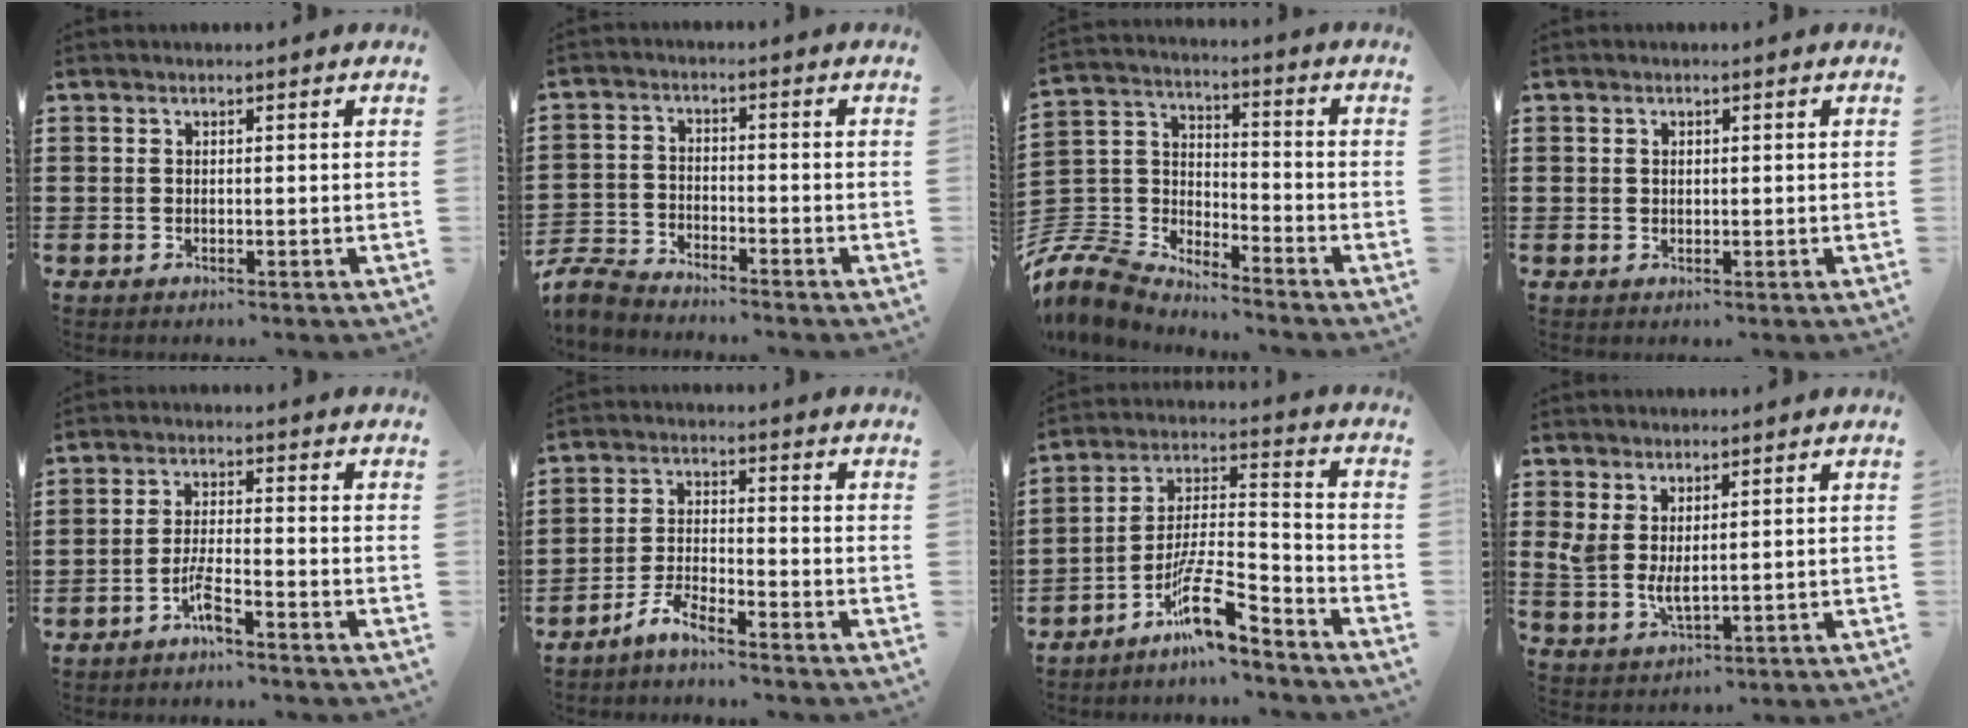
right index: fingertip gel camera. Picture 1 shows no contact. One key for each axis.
{"total": 4.2, "fx": -4.1, "fy": 0.7, "fz": 0.6, "tx": -0.042, "ty": -0.007, "tz": -0.094}
{"total": 7.3, "fx": -7.0, "fy": 2.0, "fz": 1.0, "tx": -0.068, "ty": -0.011, "tz": -0.154}
{"total": 0.8, "fx": 0.3, "fy": 0.6, "fz": 0.2, "tx": -0.006, "ty": 0.003, "tz": 0.007}
{"total": 4.3, "fx": -3.0, "fy": 0.4, "fz": 3.0, "tx": -0.074, "ty": -0.005, "tz": -0.060}
{"total": 4.4, "fx": -4.1, "fy": 0.2, "fz": 1.6, "tx": -0.045, "ty": 0.000, "tz": -0.085}
{"total": 10.7, "fx": -8.0, "fy": 1.8, "fz": 6.8, "tx": -0.135, "ty": 0.009, "tz": -0.156}
{"total": 3.9, "fx": 1.5, "fy": 1.6, "fz": 3.1, "tx": -0.072, "ty": -0.003, "tz": 0.028}